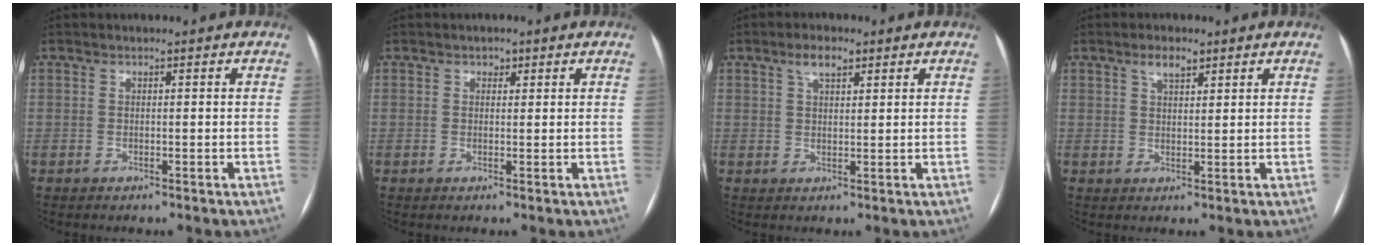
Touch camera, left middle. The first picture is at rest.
{"total": 1.1, "force": [0.6, 0.8, 0.4], "torque": [-0.004, -0.001, 0.008]}
{"total": 3.3, "force": [2.1, 1.3, 2.3], "torque": [-0.044, 0.010, 0.038]}
{"total": 2.9, "force": [2.0, 1.1, 1.9], "torque": [-0.037, 0.006, 0.036]}